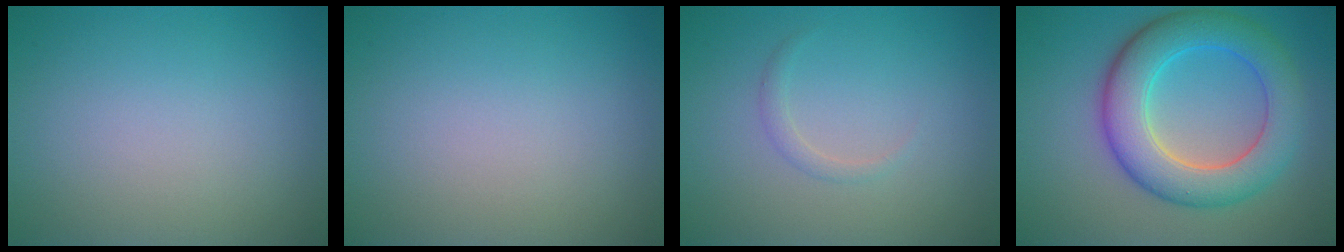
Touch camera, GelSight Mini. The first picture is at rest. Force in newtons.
{"total": 0.0}
{"total": 0.9, "press": 0.9, "slide": 0.1}
{"total": 7.6, "press": 7.6, "slide": 0.2}